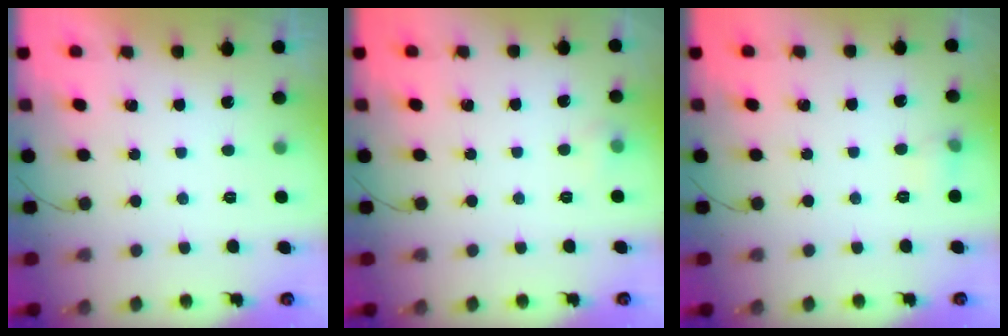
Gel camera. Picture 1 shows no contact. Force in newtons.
{"total": 4.8, "press": 3.8, "slide": 2.8}
{"total": 5.1, "press": 4.8, "slide": 1.6}